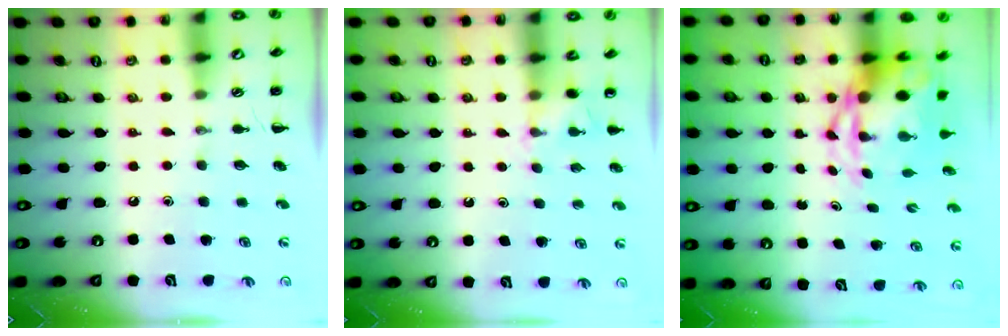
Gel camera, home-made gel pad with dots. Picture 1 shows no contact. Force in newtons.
{"total": 4.8, "press": 4.6, "slide": 1.3}
{"total": 6.0, "press": 5.9, "slide": 1.4}